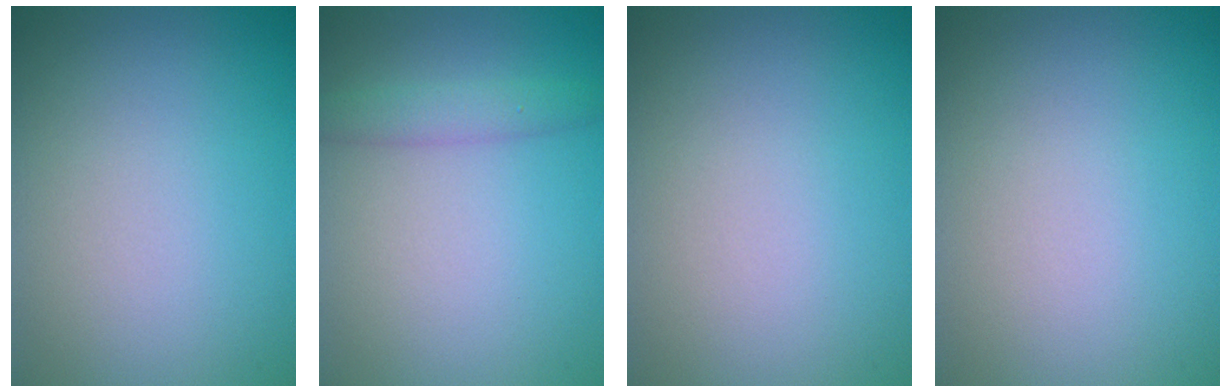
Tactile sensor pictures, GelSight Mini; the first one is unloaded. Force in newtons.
{"total": 2.0, "press": 2.0, "slide": 0.0}
{"total": 0.0}
{"total": 0.0}